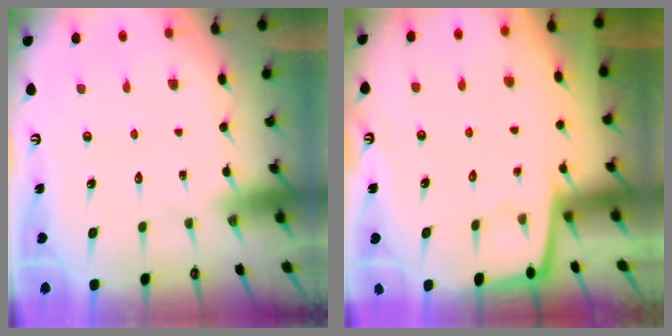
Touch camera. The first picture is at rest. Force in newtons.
{"total": 1.9, "press": 1.8, "slide": 0.3}